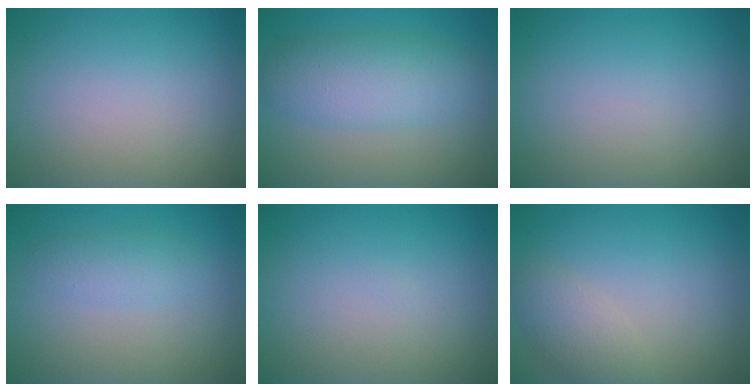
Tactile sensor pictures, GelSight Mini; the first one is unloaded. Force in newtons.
{"total": 4.9, "press": 4.9, "slide": 0.2}
{"total": 0.0}
{"total": 1.8, "press": 1.8, "slide": 0.0}
{"total": 0.0}
{"total": 2.4, "press": 2.4, "slide": 0.2}